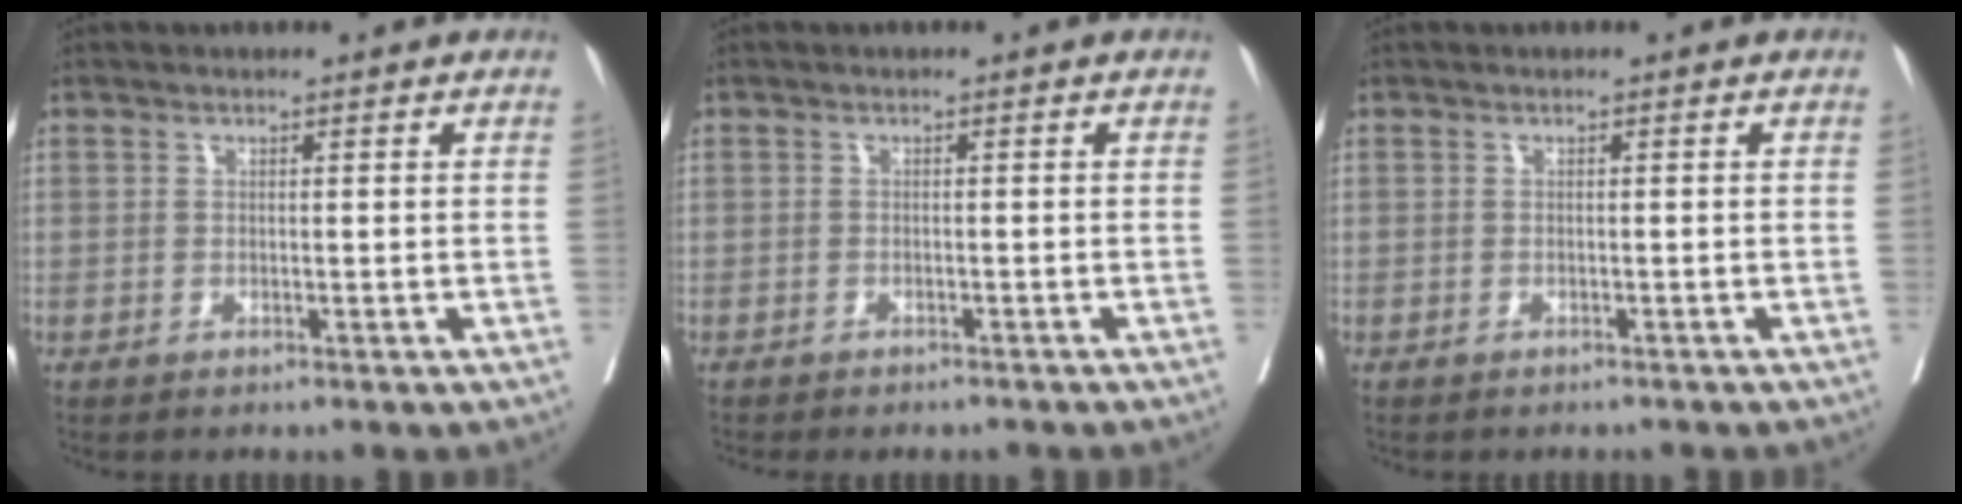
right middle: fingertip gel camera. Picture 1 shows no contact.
{"total": 3.8, "force": [-3.4, 1.3, 1.1], "torque": [-0.016, -0.006, -0.042]}
{"total": 2.0, "force": [-1.9, 0.5, 0.4], "torque": [-0.015, -0.005, -0.025]}